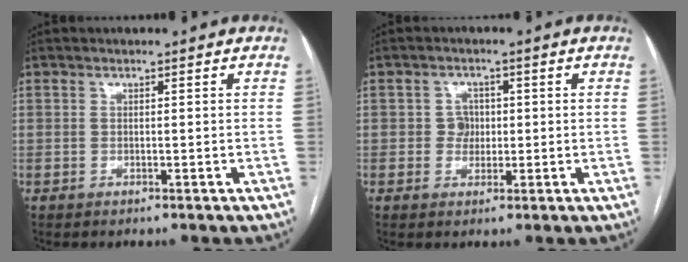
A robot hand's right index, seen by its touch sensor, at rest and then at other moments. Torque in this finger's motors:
{"motor_torque": [0.04, 0.06, 0.00, 0.00]}